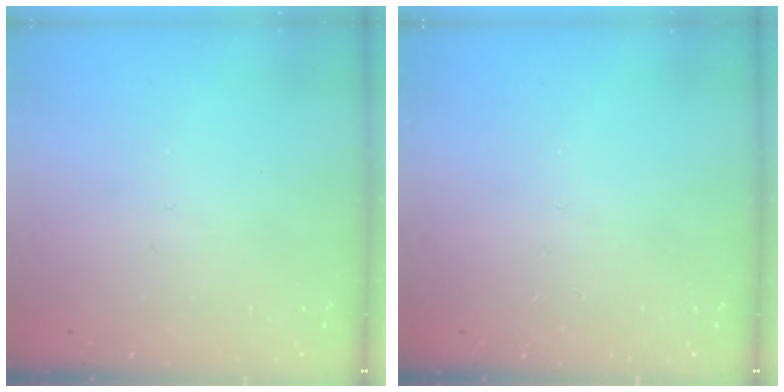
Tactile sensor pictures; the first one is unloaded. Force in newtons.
{"total": 0.0}